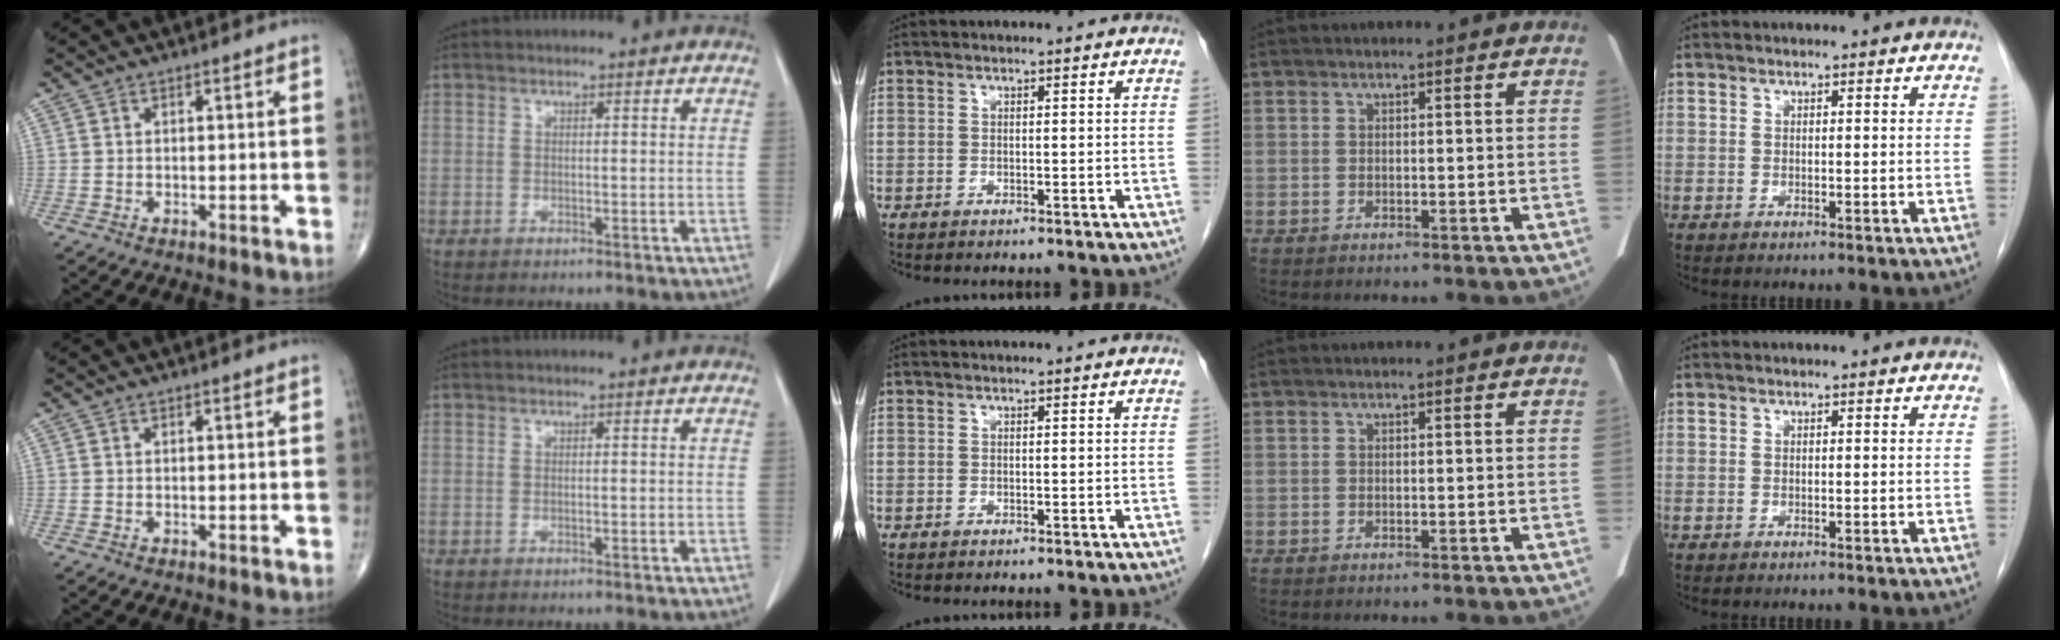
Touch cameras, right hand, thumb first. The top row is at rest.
{"index": {"total": 0.5, "force": [-0.1, 0.2, 0.4], "torque": [-0.017, 0.003, 0.001]}}